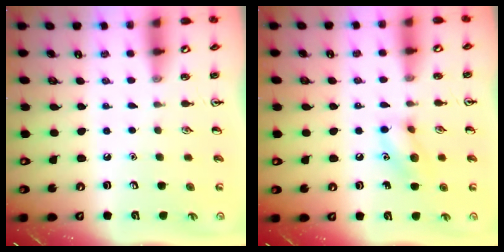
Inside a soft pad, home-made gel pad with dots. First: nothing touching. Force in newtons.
{"total": 9.2, "press": 9.2, "slide": 1.1}